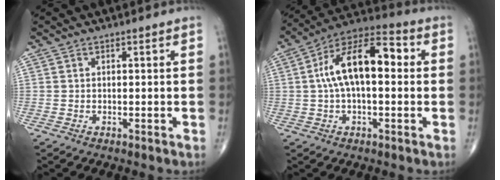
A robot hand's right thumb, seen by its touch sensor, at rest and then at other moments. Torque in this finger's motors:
{"motor_torque": [1.18, 1.31, 1.48, -0.03, 0.10]}